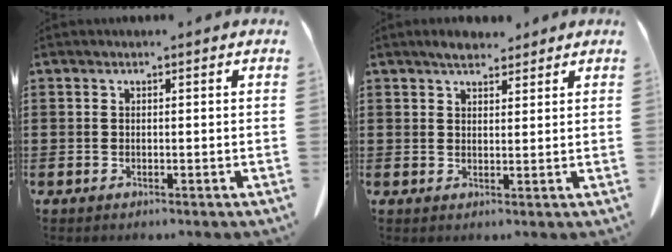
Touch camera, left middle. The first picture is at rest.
{"total": 3.1, "force": [2.8, 1.0, 1.0], "torque": [-0.017, -0.001, 0.050]}